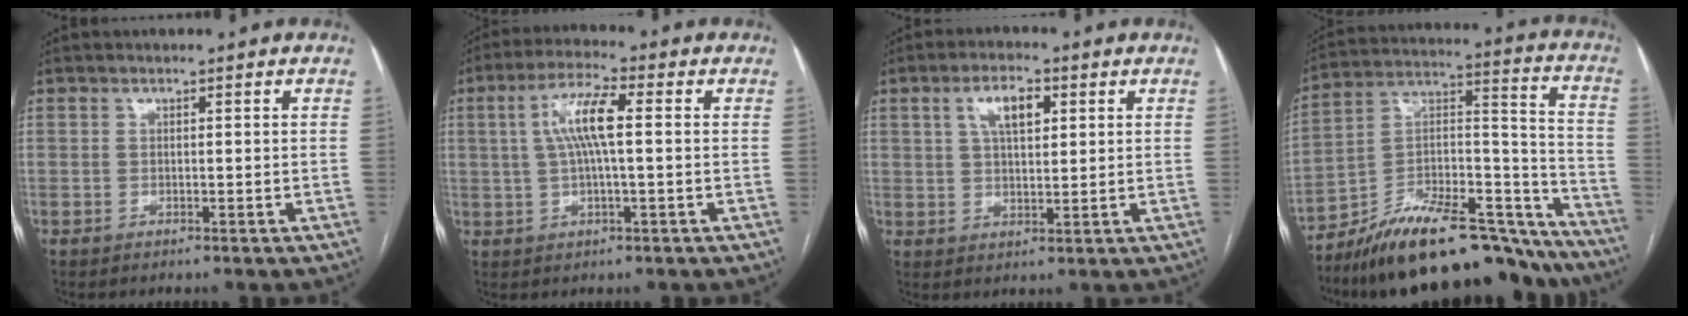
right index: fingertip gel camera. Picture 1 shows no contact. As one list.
[{"total": 7.7, "force": [1.0, 1.4, 7.5], "torque": [-0.151, 0.017, 0.019]}, {"total": 6.2, "force": [2.3, 2.6, 5.1], "torque": [-0.097, 0.012, 0.044]}, {"total": 29.7, "force": [-24.9, 8.4, 13.9], "torque": [-0.182, 0.031, -0.375]}]